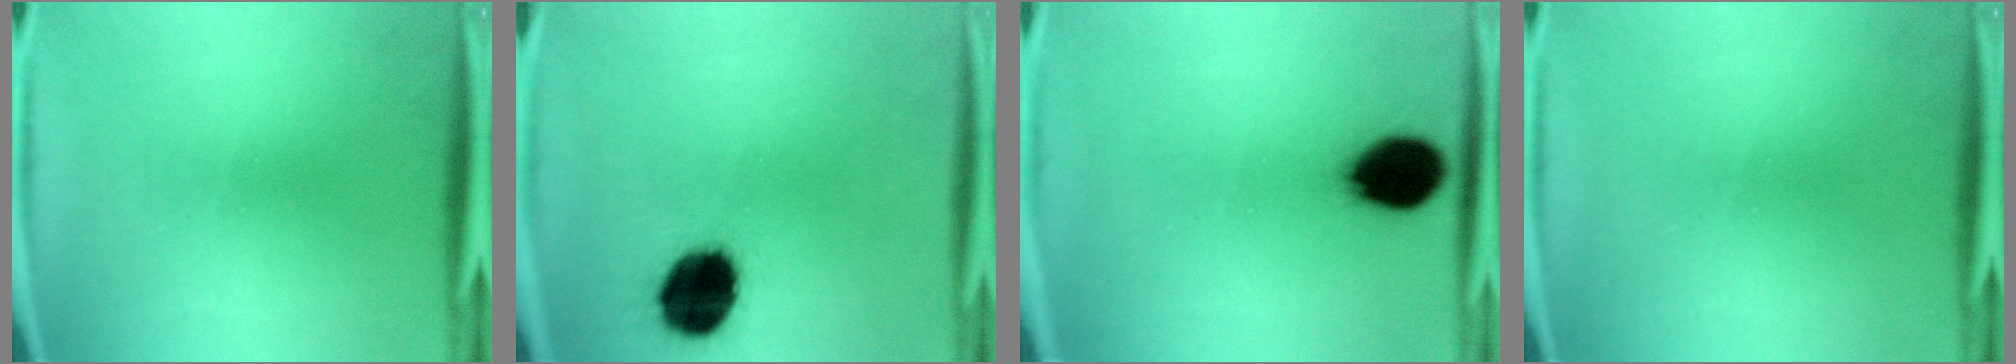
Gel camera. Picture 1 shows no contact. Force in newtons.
{"total": 16.1}
{"total": 12.9}
{"total": 0.0}